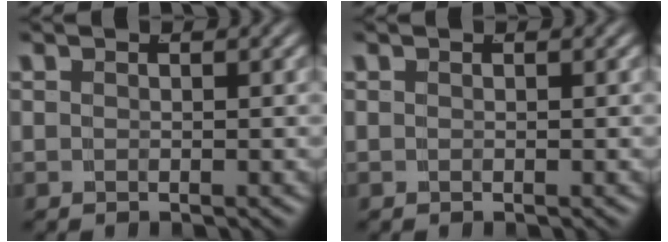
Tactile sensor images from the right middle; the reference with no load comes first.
{"total": 0.0}